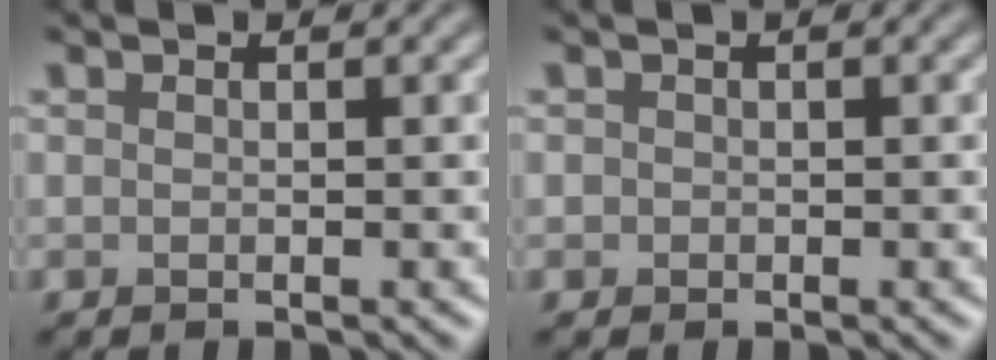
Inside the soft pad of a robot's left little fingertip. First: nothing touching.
{"total": 0.5, "force": [-0.1, 0.5, 0.0], "torque": [0.004, -0.003, -0.004]}